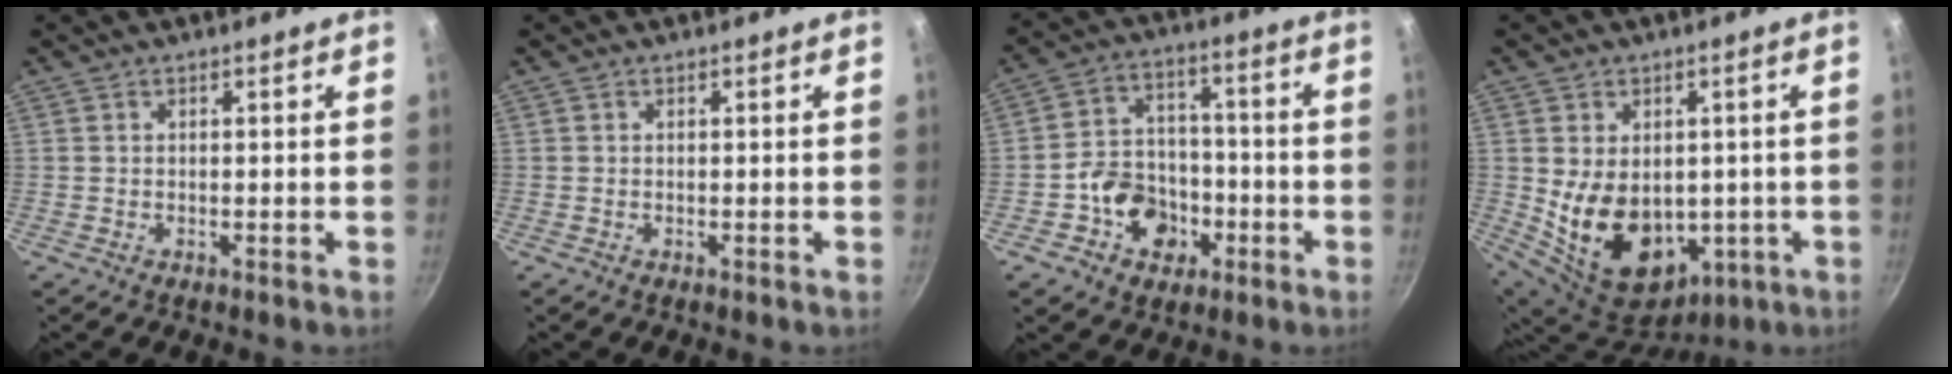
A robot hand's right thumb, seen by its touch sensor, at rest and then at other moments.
{"total": 0.0}
{"total": 11.3, "force": [-4.1, 9.1, 5.2], "torque": [-0.054, 0.043, -0.071]}
{"total": 16.4, "force": [-0.8, 11.9, 11.2], "torque": [-0.175, -0.018, 0.023]}